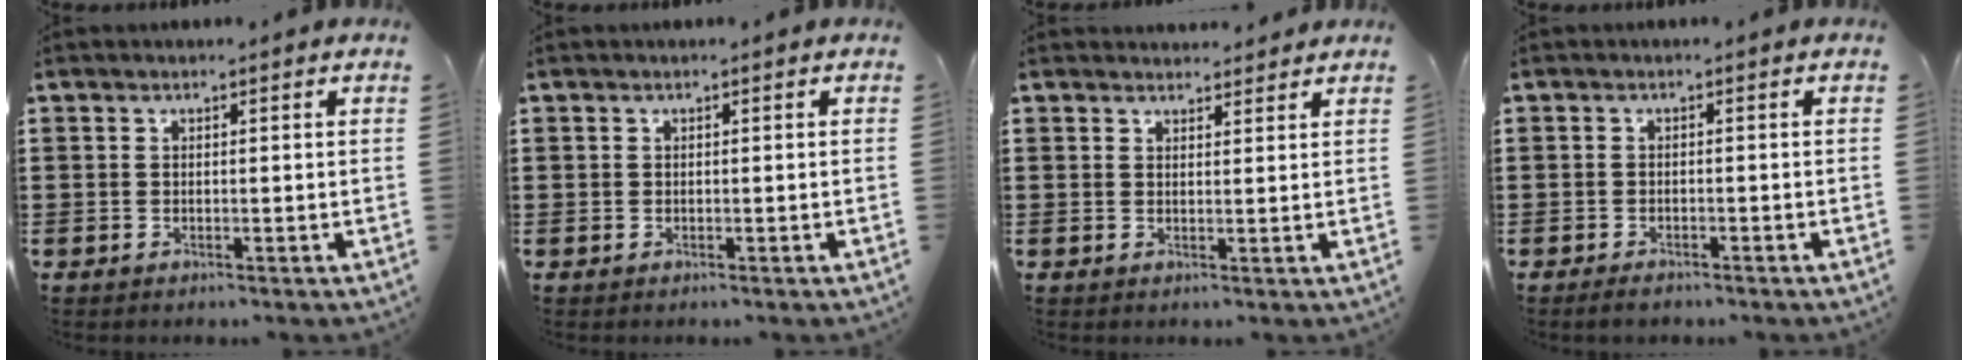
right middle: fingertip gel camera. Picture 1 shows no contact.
{"total": 0.0}
{"total": 1.9, "force": [1.9, 0.4, 0.1], "torque": [0.001, 0.001, 0.035]}
{"total": 1.3, "force": [-1.1, 0.4, 0.6], "torque": [-0.013, -0.002, -0.022]}